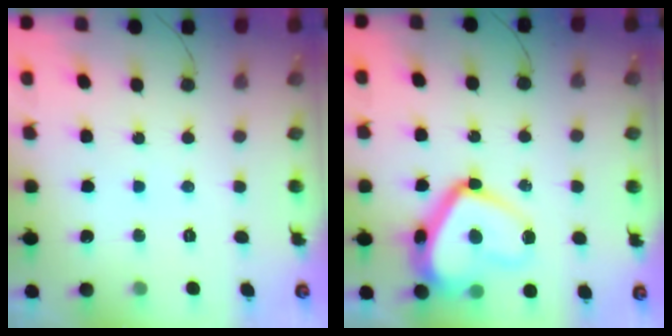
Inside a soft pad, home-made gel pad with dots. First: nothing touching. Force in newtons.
{"total": 17.7, "press": 17.7, "slide": 1.4}